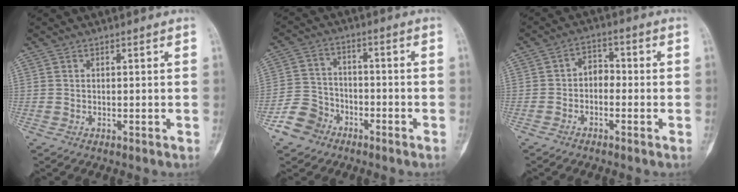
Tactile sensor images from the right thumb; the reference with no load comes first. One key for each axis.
{"total": 7.1, "fx": -4.6, "fy": 5.2, "fz": 1.4, "tx": -0.008, "ty": 0.036, "tz": -0.094}
{"total": 3.8, "fx": -1.2, "fy": 2.7, "fz": 2.3, "tx": -0.019, "ty": 0.023, "tz": -0.033}